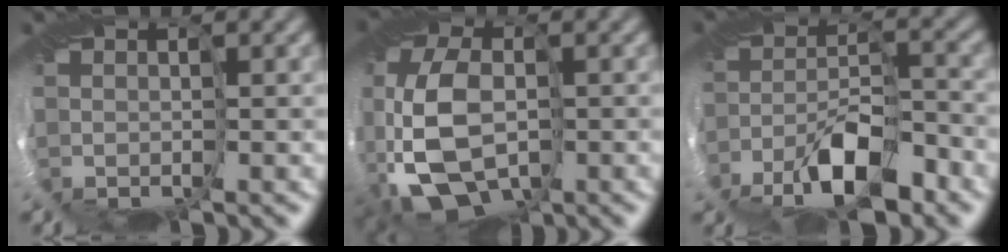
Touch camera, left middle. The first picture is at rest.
{"total": 10.4, "force": [-3.3, 6.5, 7.5], "torque": [-0.172, -0.031, -0.045]}
{"total": 4.6, "force": [-3.6, 1.0, 2.6], "torque": [-0.034, -0.001, -0.066]}